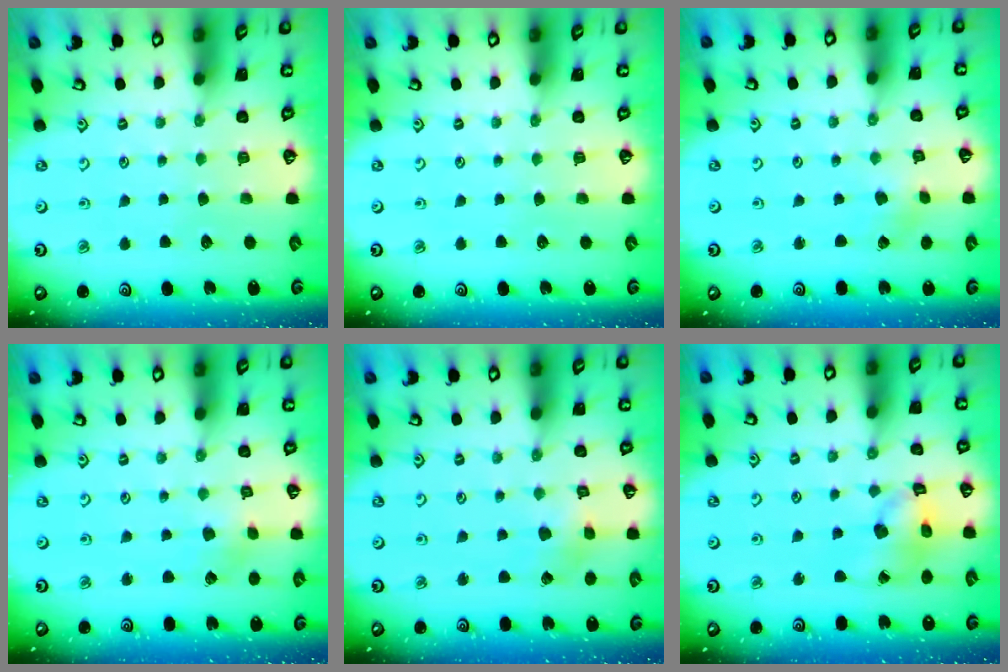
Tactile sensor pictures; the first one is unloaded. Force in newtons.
{"total": 0.0}
{"total": 0.8, "press": 0.8, "slide": 0.1}
{"total": 1.5, "press": 1.5, "slide": 0.2}
{"total": 2.7, "press": 2.7, "slide": 0.3}
{"total": 12.0, "press": 11.9, "slide": 1.5}